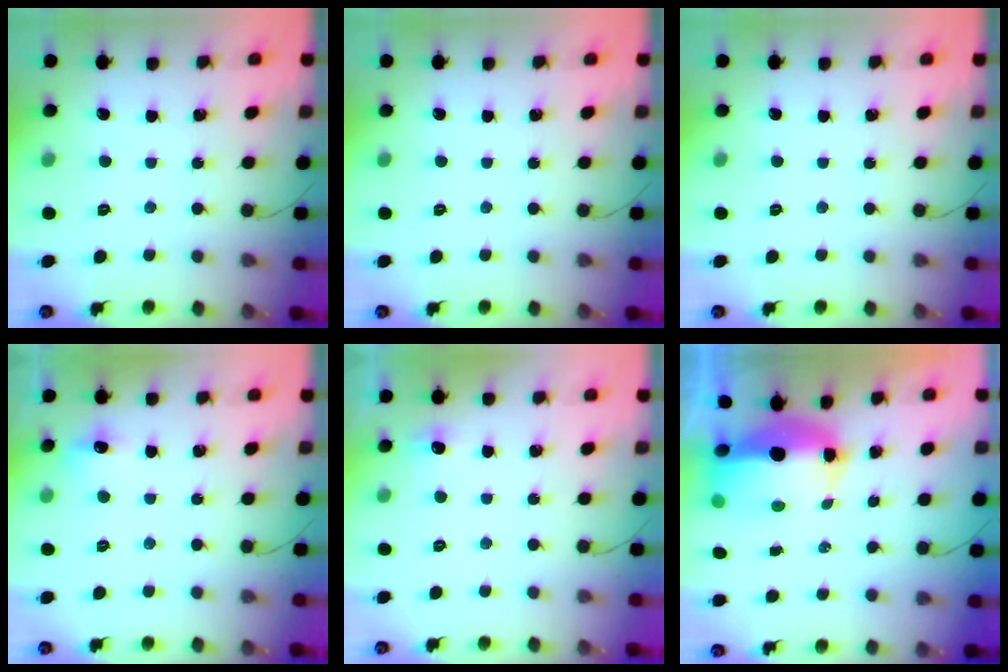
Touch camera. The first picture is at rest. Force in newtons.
{"total": 0.0}
{"total": 0.0}
{"total": 6.2, "press": 5.9, "slide": 1.8}
{"total": 4.0, "press": 3.7, "slide": 1.6}
{"total": 11.2, "press": 11.0, "slide": 1.9}